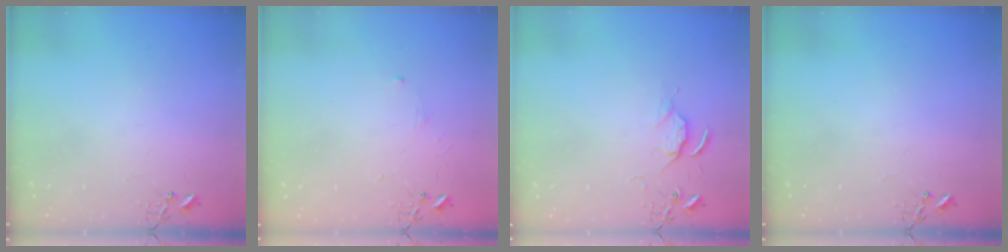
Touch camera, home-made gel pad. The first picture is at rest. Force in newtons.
{"total": 2.8, "press": 2.8, "slide": 0.5}
{"total": 5.1, "press": 5.1, "slide": 0.7}
{"total": 0.0}